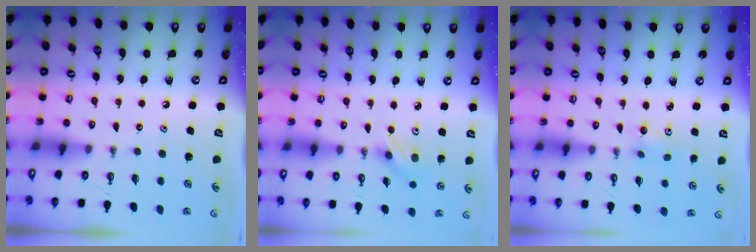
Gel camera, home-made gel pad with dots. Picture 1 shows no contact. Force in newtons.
{"total": 4.1, "press": 3.8, "slide": 1.3}
{"total": 5.7, "press": 5.0, "slide": 2.8}